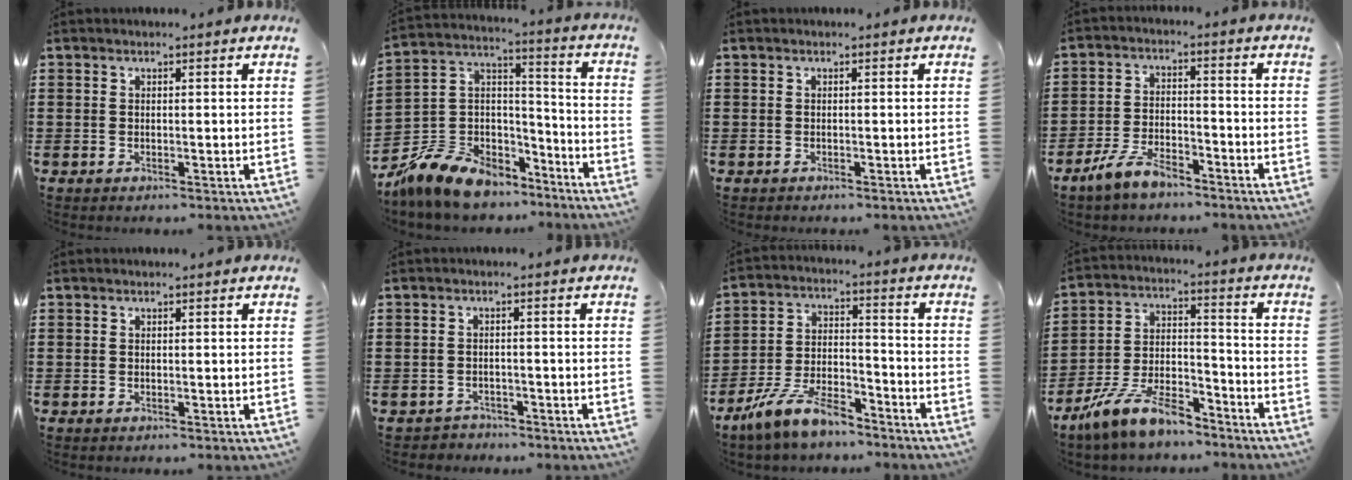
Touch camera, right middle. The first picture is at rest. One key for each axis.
{"total": 10.2, "fx": -8.8, "fy": 4.7, "fz": 2.4, "tx": -0.083, "ty": 0.013, "tz": -0.177}
{"total": 0.0}
{"total": 7.1, "fx": -5.7, "fy": 2.1, "fz": 3.6, "tx": -0.082, "ty": 0.003, "tz": -0.113}
{"total": 0.0}
{"total": 1.7, "fx": -1.6, "fy": 0.5, "fz": -0.2, "tx": -0.004, "ty": 0.002, "tz": -0.038}
{"total": 10.0, "fx": -8.0, "fy": 2.8, "fz": 5.2, "tx": -0.115, "ty": 0.020, "tz": -0.159}
{"total": 11.2, "fx": -9.1, "fy": 3.1, "fz": 5.6, "tx": -0.123, "ty": 0.024, "tz": -0.182}